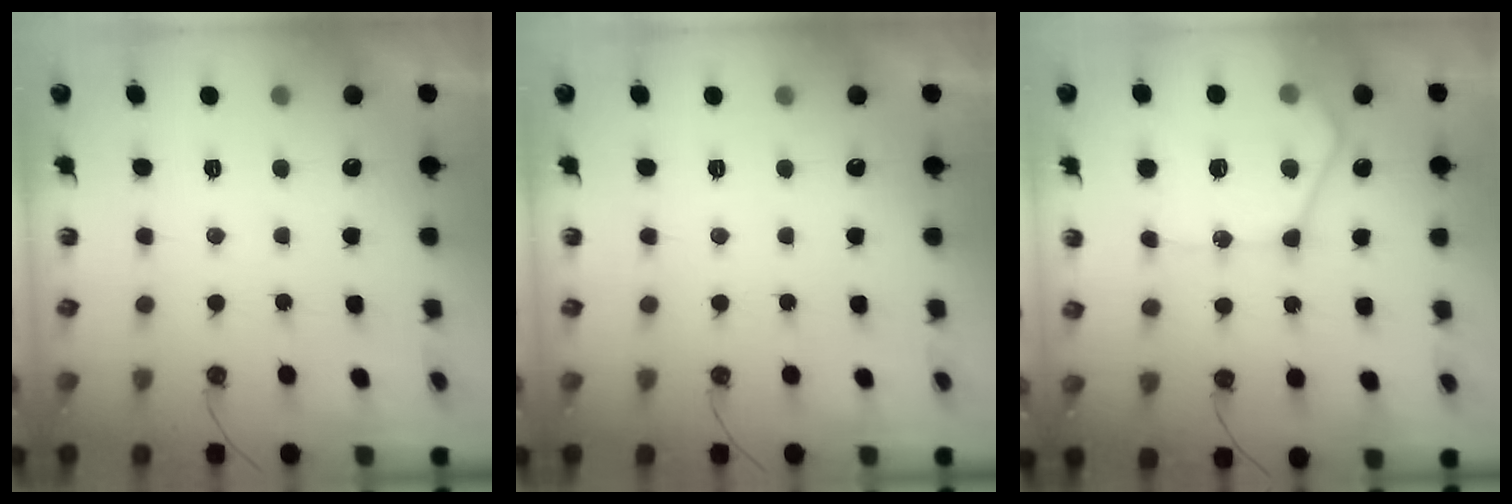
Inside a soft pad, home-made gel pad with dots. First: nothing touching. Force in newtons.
{"total": 0.0}
{"total": 19.2, "press": 19.1, "slide": 2.2}